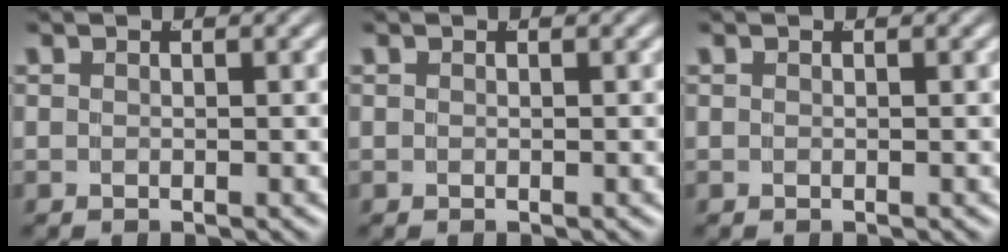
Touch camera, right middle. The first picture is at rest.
{"total": 0.0}
{"total": 0.0}